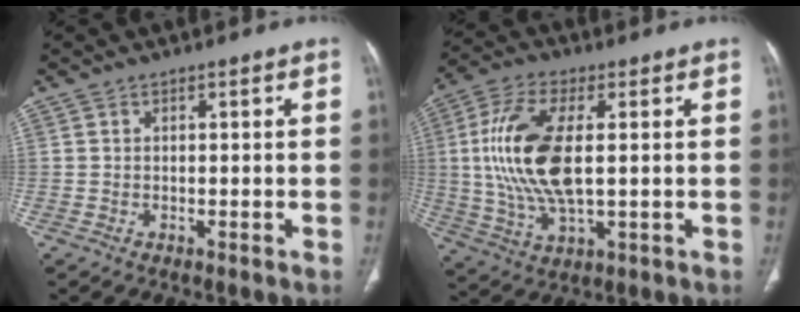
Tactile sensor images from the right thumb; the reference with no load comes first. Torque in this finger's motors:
{"motor_torque": [2.09, 2.35, 2.07, -0.70, 0.66]}